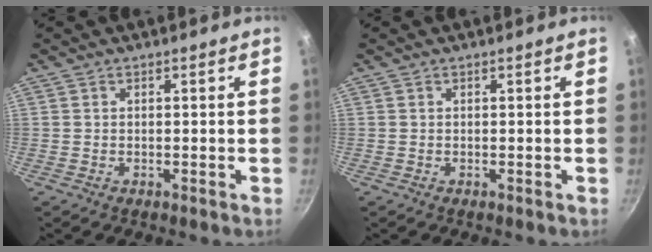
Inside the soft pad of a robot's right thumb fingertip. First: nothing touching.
{"total": 0.0}